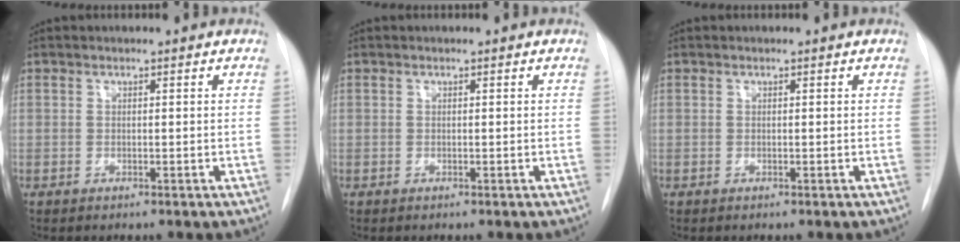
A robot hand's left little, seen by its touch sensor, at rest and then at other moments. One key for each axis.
{"total": 0.0}
{"total": 0.0}